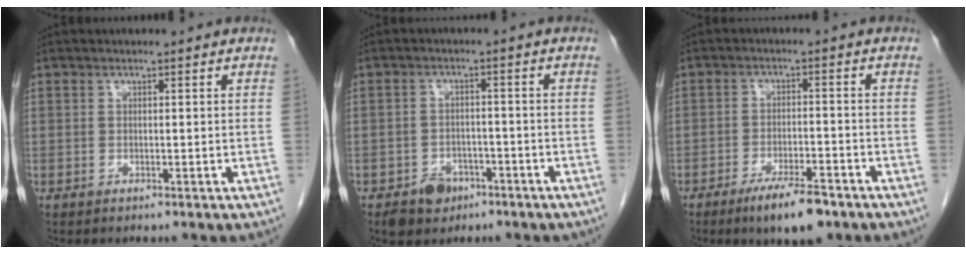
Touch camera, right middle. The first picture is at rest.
{"total": 4.9, "force": [-2.9, 3.5, 1.7], "torque": [-0.025, 0.006, -0.036]}
{"total": 7.7, "force": [-5.3, 1.6, 5.3], "torque": [-0.094, -0.011, -0.084]}